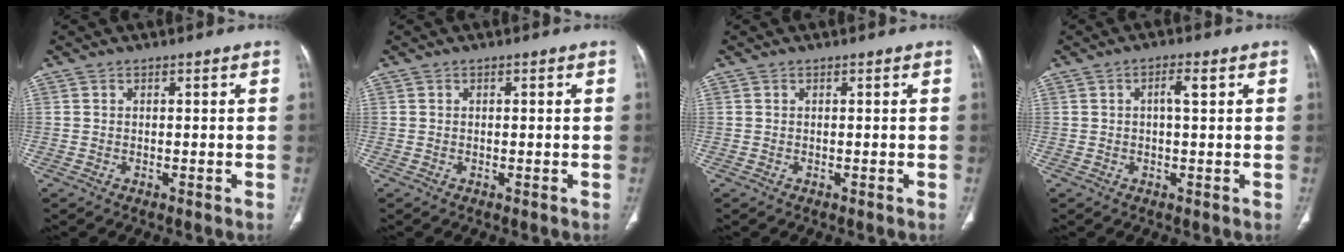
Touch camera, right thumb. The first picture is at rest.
{"total": 0.0}
{"total": 0.0}
{"total": 2.7, "force": [0.7, 0.8, 2.4], "torque": [-0.045, 0.006, 0.012]}